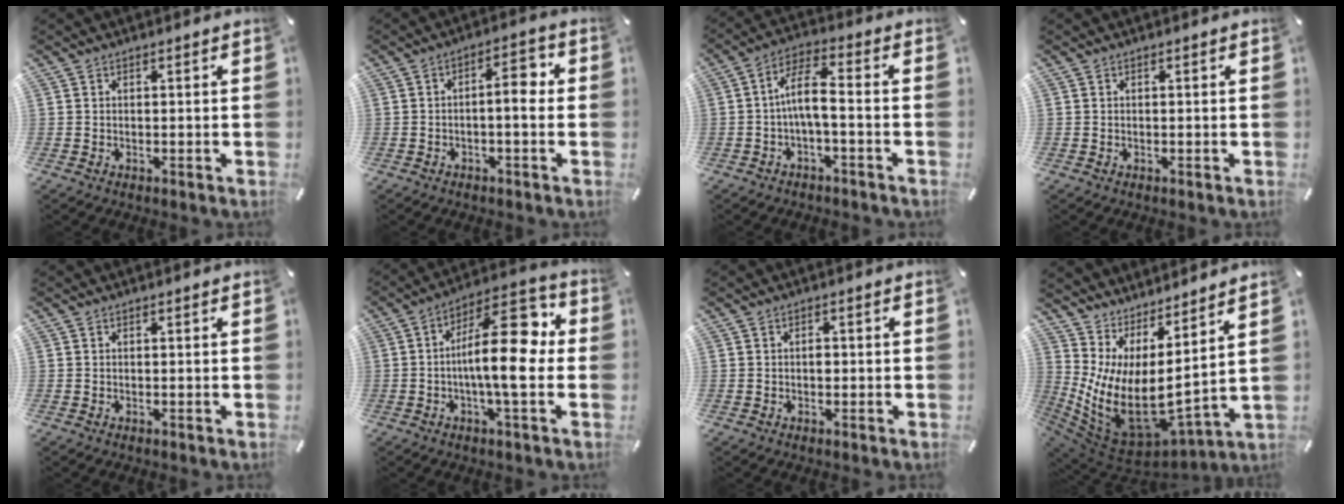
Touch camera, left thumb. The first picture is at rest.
{"total": 6.6, "force": [-0.1, 2.7, 6.0], "torque": [-0.089, 0.010, -0.010]}
{"total": 8.4, "force": [-1.4, 2.9, 7.8], "torque": [-0.147, 0.008, -0.025]}
{"total": 0.0}
{"total": 0.0}
{"total": 17.9, "force": [0.9, 6.5, 16.7], "torque": [-0.263, -0.006, 0.010]}
{"total": 1.4, "force": [-0.2, 0.9, 1.0], "torque": [-0.020, 0.002, -0.005]}
{"total": 11.9, "force": [-0.6, 5.9, 10.4], "torque": [-0.247, -0.054, -0.009]}